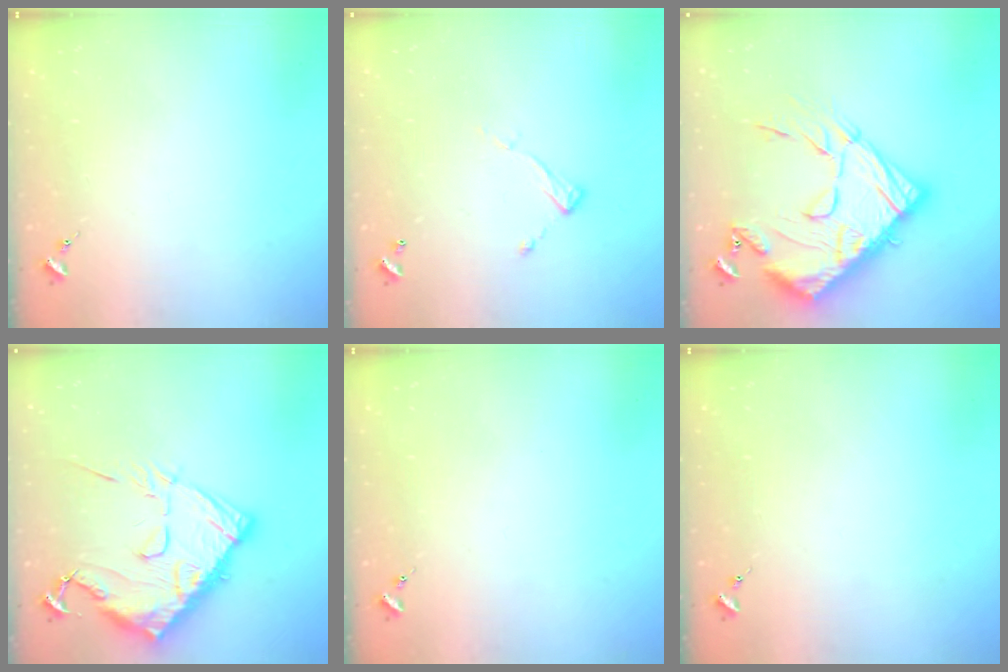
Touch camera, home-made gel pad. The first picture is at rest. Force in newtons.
{"total": 7.3, "press": 7.3, "slide": 0.4}
{"total": 30.1, "press": 30.0, "slide": 2.9}
{"total": 18.7, "press": 18.6, "slide": 1.2}
{"total": 0.0}
{"total": 0.0}